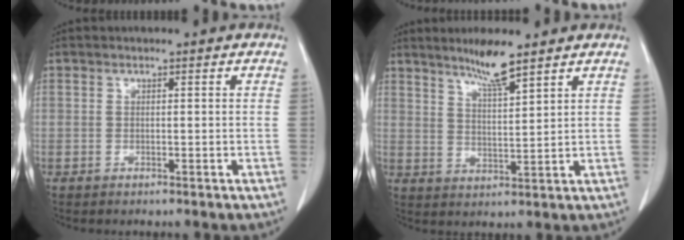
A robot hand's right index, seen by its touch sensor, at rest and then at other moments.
{"total": 5.9, "force": [4.6, -0.2, 3.7], "torque": [-0.071, -0.007, 0.086]}